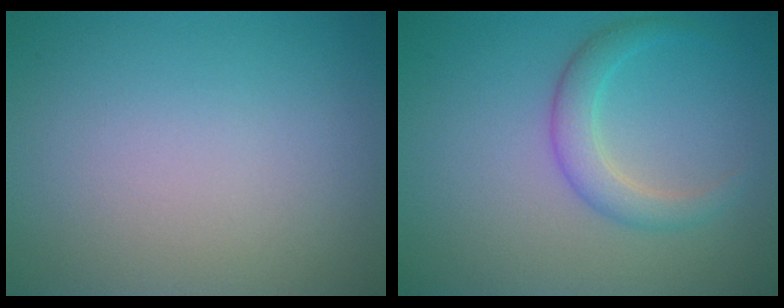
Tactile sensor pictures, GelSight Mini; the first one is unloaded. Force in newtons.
{"total": 2.6, "press": 2.6, "slide": 0.1}